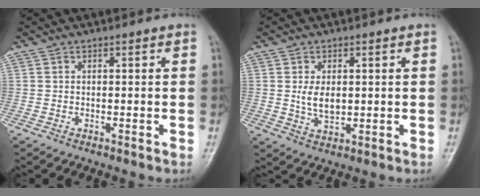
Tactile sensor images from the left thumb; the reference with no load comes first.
{"total": 5.3, "force": [0.5, 3.2, 4.2], "torque": [-0.069, -0.006, 0.015]}